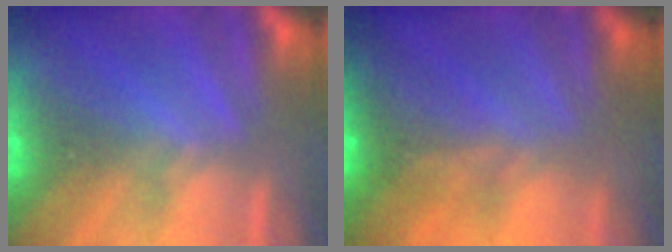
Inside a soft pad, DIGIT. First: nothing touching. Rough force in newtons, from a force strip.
{"total": 10.3}